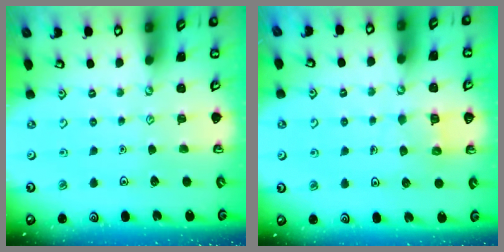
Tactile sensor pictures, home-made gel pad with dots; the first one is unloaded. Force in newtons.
{"total": 6.1, "press": 6.1, "slide": 0.6}